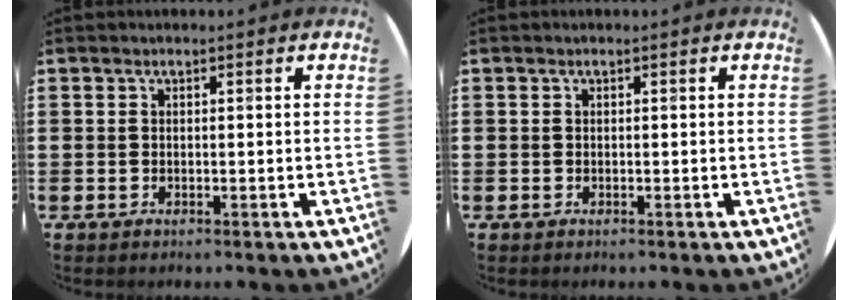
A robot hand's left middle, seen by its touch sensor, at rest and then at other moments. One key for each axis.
{"total": 0.0}